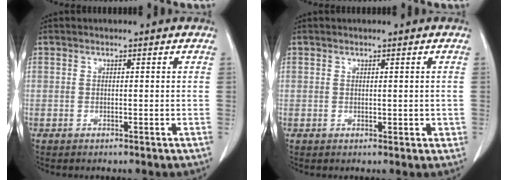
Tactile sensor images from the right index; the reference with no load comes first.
{"total": 1.5, "force": [0.1, 1.1, 1.0], "torque": [-0.009, 0.002, 0.004]}